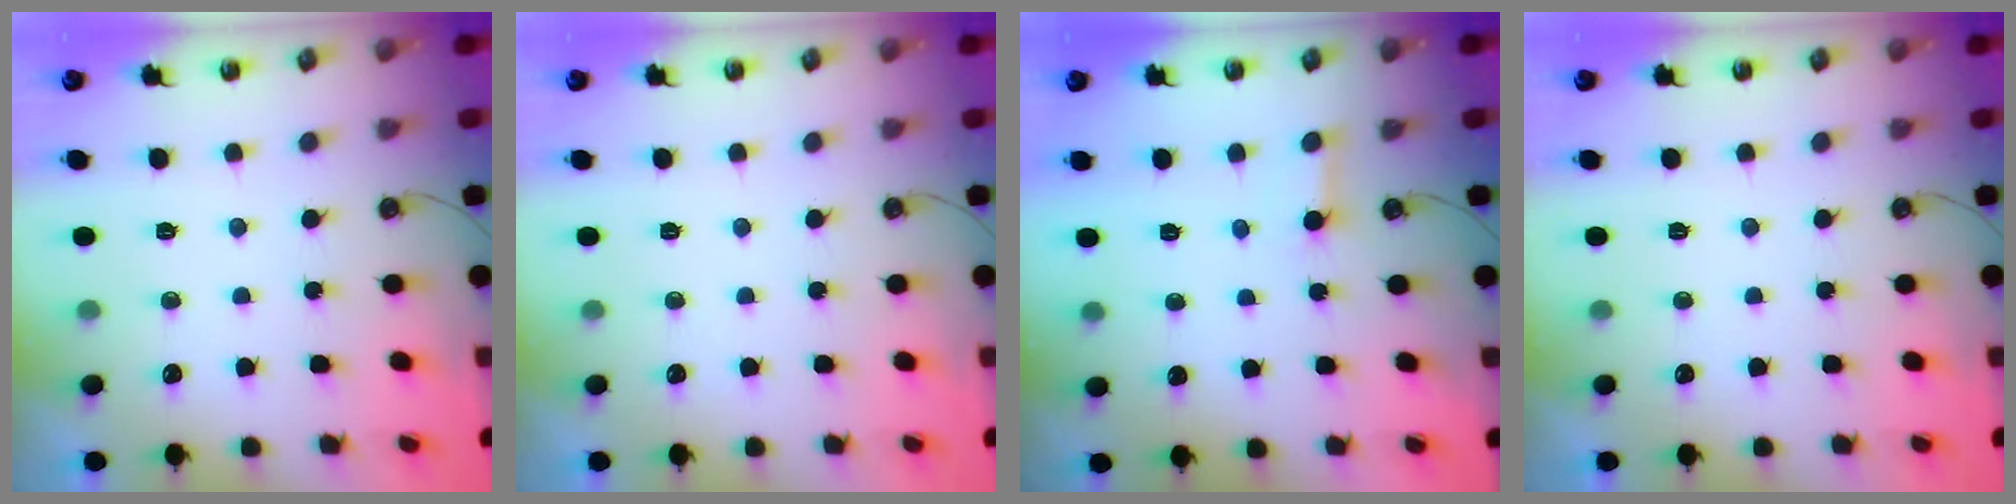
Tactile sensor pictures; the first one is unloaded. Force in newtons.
{"total": 0.0}
{"total": 2.5, "press": 2.5, "slide": 0.1}
{"total": 0.0}